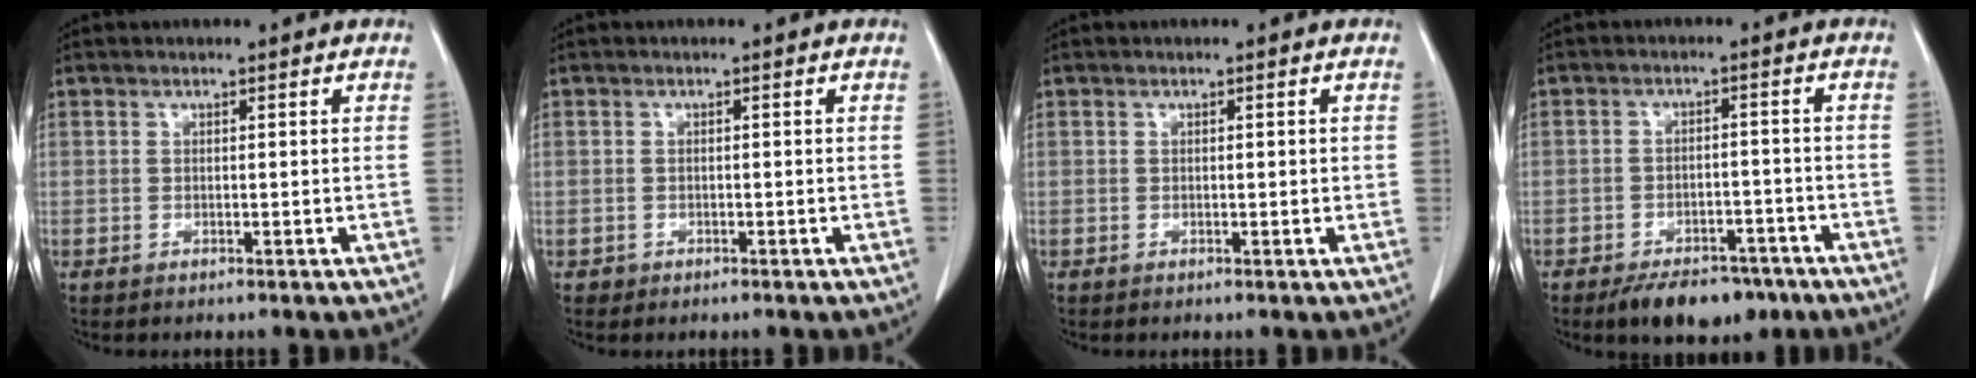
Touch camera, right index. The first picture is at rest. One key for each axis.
{"total": 0.8, "fx": -0.4, "fy": 0.7, "fz": -0.1, "tx": -0.004, "ty": 0.004, "tz": -0.008}
{"total": 0.6, "fx": 0.0, "fy": 0.2, "fz": 0.6, "tx": -0.005, "ty": 0.001, "tz": 0.001}
{"total": 8.4, "fx": -5.9, "fy": 4.2, "fz": 4.2, "tx": -0.050, "ty": 0.006, "tz": -0.086}